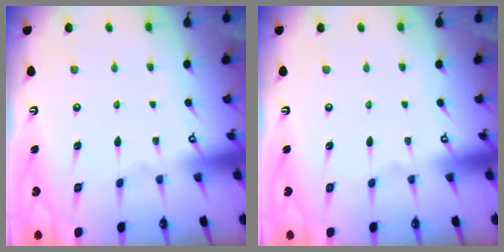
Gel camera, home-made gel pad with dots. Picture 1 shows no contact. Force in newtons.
{"total": 0.0}